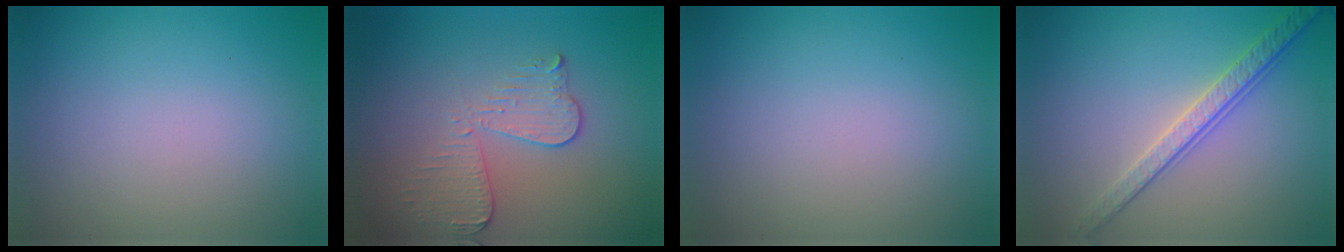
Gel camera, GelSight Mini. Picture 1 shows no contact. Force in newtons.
{"total": 3.6, "press": 3.2, "slide": 1.7}
{"total": 0.0}
{"total": 3.4, "press": 3.0, "slide": 1.6}